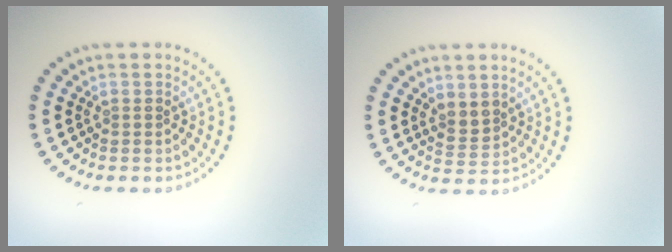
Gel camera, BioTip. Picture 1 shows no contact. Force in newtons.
{"total": 1.7, "press": 1.4, "slide": 0.9}